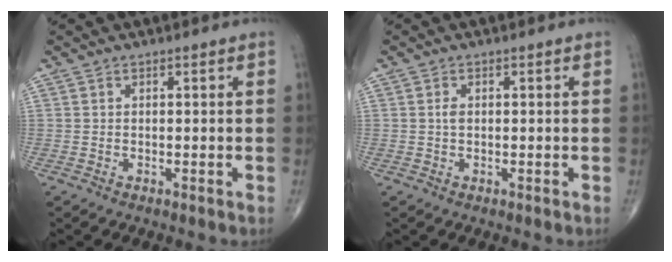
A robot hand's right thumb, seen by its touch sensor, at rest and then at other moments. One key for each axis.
{"total": 1.1, "fx": 0.1, "fy": 0.7, "fz": 0.9, "tx": -0.017, "ty": 0.001, "tz": 0.000}